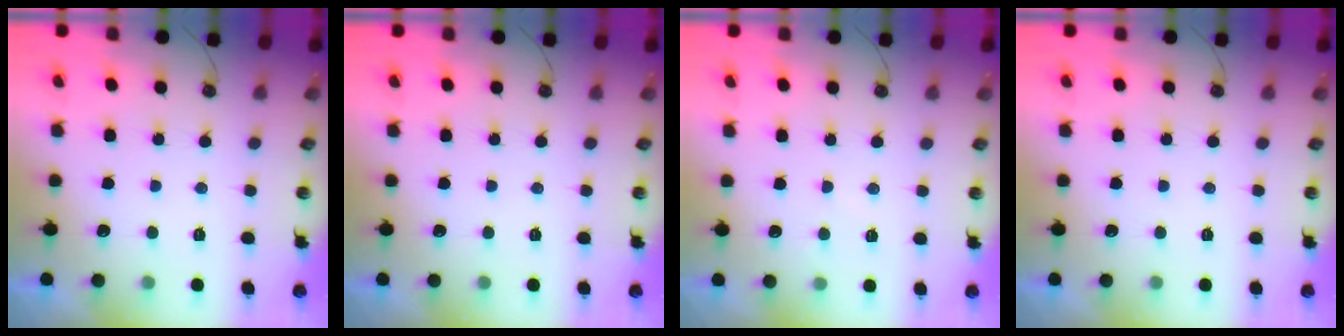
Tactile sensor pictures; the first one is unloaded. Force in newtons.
{"total": 0.0}
{"total": 3.7, "press": 3.7, "slide": 0.4}
{"total": 0.0}